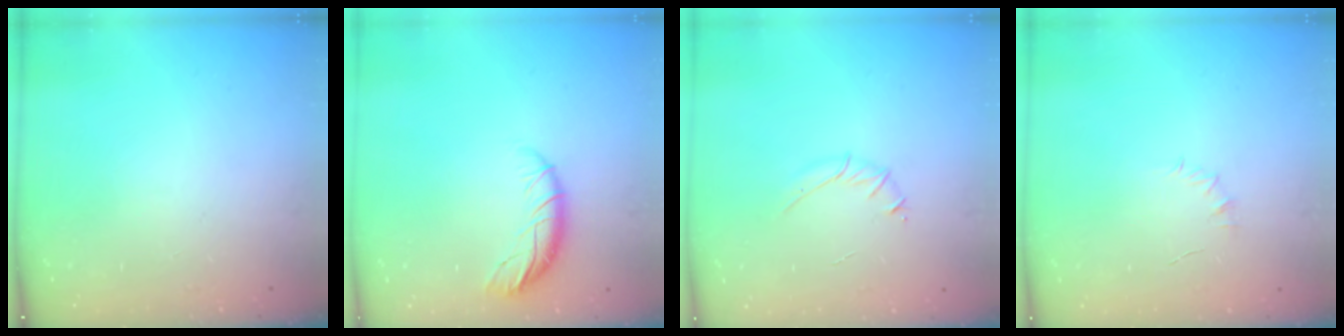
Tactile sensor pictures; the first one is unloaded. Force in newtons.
{"total": 9.0, "press": 8.8, "slide": 1.8}
{"total": 3.2, "press": 3.0, "slide": 1.0}
{"total": 4.5, "press": 4.3, "slide": 1.4}